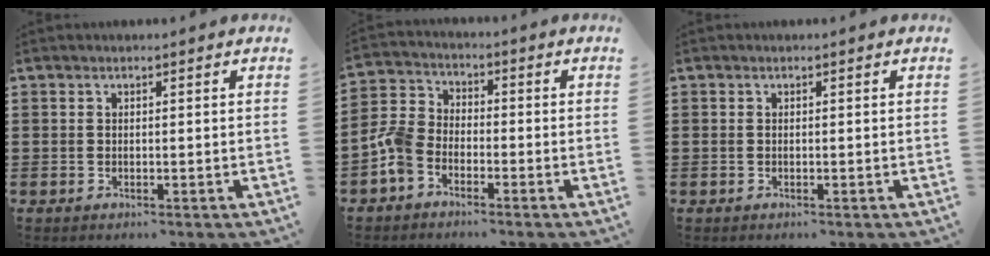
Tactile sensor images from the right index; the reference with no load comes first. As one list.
[{"total": 5.3, "force": [-3.3, 3.4, 2.5], "torque": [-0.082, 0.003, -0.075]}, {"total": 0.0}]